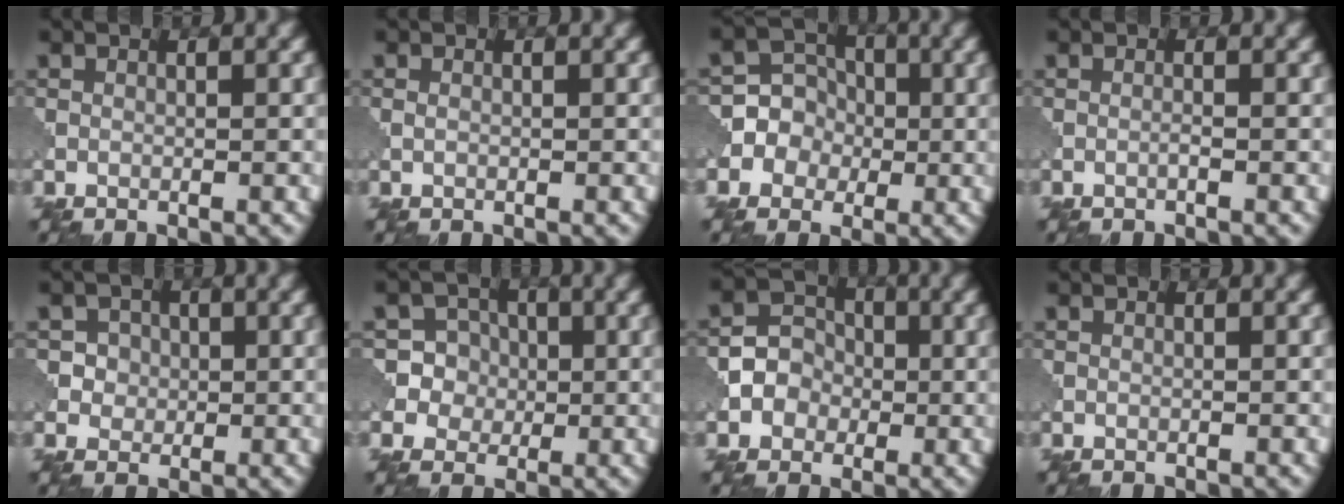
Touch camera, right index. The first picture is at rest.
{"total": 0.5, "force": [0.1, 0.4, 0.3], "torque": [-0.007, 0.001, 0.002]}
{"total": 5.6, "force": [-0.9, 5.4, 1.4], "torque": [-0.013, 0.028, -0.041]}
{"total": 0.5, "force": [-0.3, 0.0, 0.4], "torque": [-0.009, 0.003, -0.008]}
{"total": 3.5, "force": [0.8, 3.2, 1.1], "torque": [-0.008, 0.004, 0.013]}
{"total": 7.4, "force": [0.6, 7.1, 1.8], "torque": [-0.042, 0.030, 0.002]}
{"total": 3.9, "force": [-0.8, 3.6, 1.3], "torque": [0.000, 0.008, -0.026]}
{"total": 0.0}